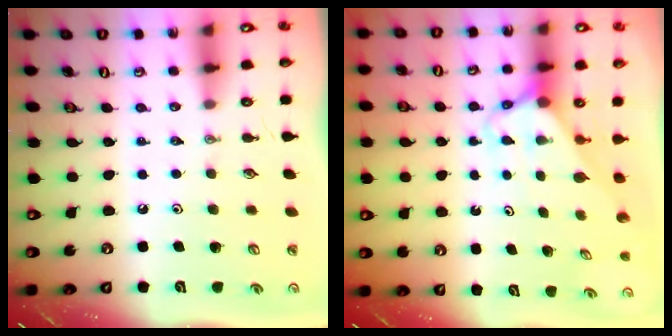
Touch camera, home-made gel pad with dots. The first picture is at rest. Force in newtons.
{"total": 2.9, "press": 2.9, "slide": 0.2}